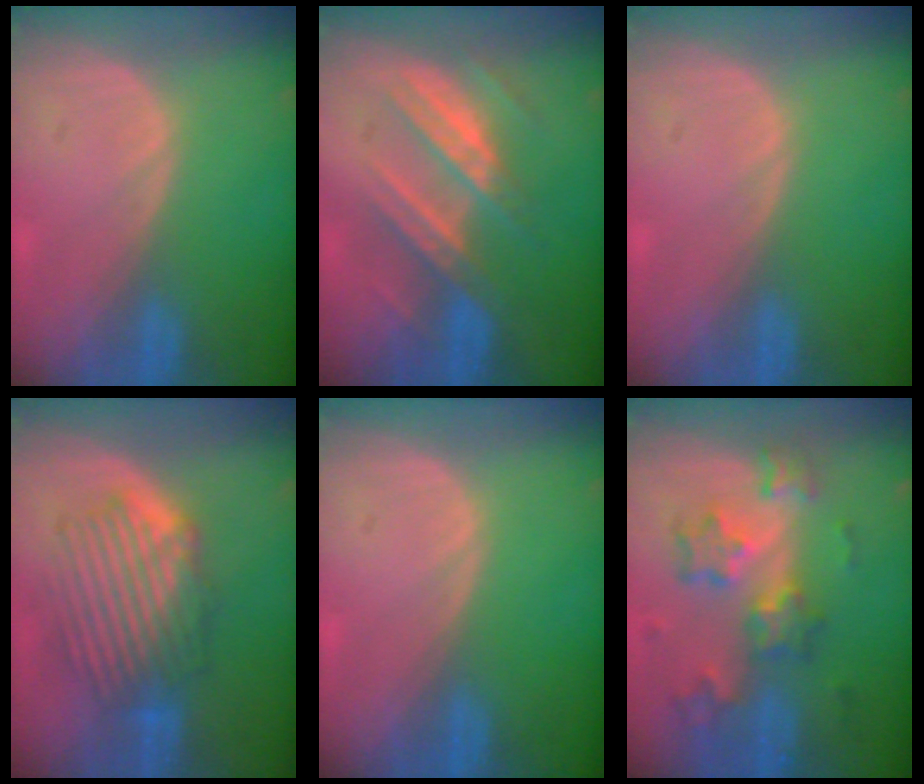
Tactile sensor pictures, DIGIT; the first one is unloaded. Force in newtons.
{"total": 7.3, "press": 7.3, "slide": 1.0}
{"total": 0.0}
{"total": 8.3, "press": 8.0, "slide": 2.4}
{"total": 0.0}
{"total": 8.6, "press": 7.5, "slide": 4.1}